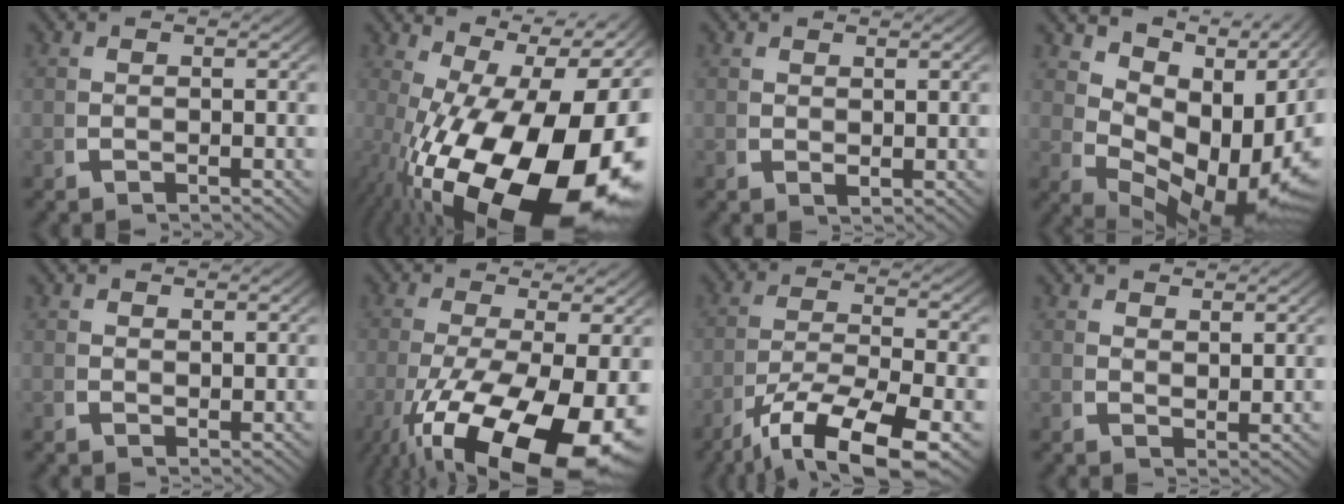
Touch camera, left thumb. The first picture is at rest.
{"total": 21.7, "force": [-1.6, 13.0, 17.3], "torque": [-0.297, -0.088, 0.026]}
{"total": 1.0, "force": [1.0, 0.3, 0.2], "torque": [-0.004, -0.004, 0.020]}
{"total": 15.7, "force": [2.2, 10.3, 11.6], "torque": [-0.175, -0.030, 0.050]}
{"total": 1.2, "force": [1.2, 0.0, -0.2], "torque": [0.003, -0.004, 0.023]}
{"total": 13.9, "force": [-3.9, 7.5, 11.0], "torque": [-0.212, -0.064, -0.020]}
{"total": 9.0, "force": [-3.1, 4.2, 7.3], "torque": [-0.146, -0.041, -0.027]}
{"total": 2.1, "force": [2.1, 0.0, -0.1], "torque": [0.004, -0.007, 0.044]}